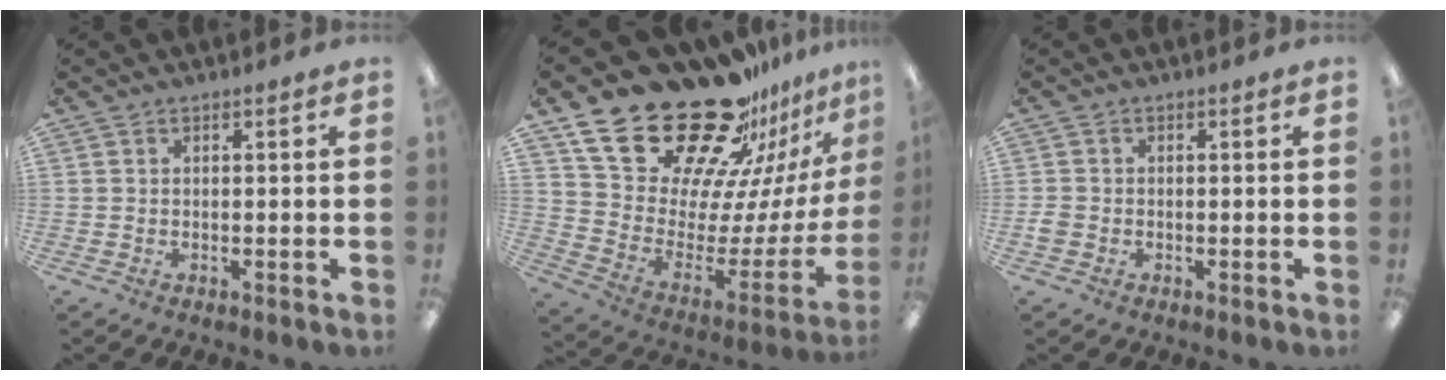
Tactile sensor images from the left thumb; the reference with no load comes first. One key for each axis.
{"total": 30.5, "fx": 22.4, "fy": 14.0, "fz": 15.1, "tx": -0.233, "ty": -0.159, "tz": 0.422}
{"total": 1.9, "fx": -0.7, "fy": 1.6, "fz": 0.7, "tx": -0.009, "ty": 0.002, "tz": -0.012}